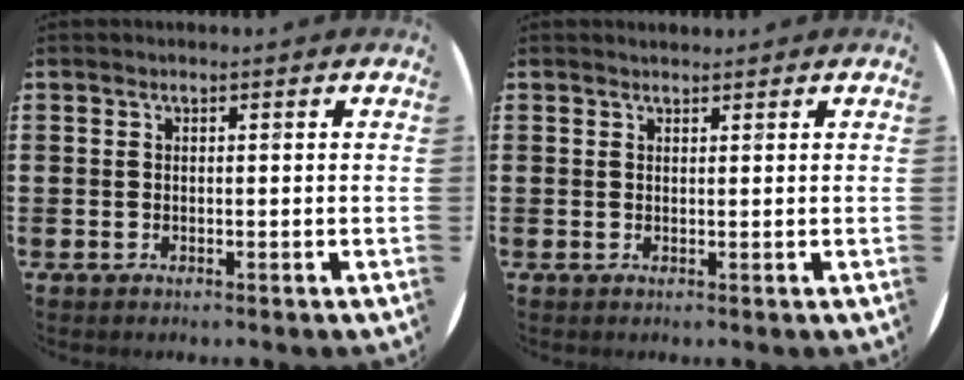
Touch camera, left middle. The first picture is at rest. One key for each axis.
{"total": 0.7, "fx": 0.7, "fy": 0.1, "fz": -0.1, "tx": 0.001, "ty": 0.003, "tz": 0.013}